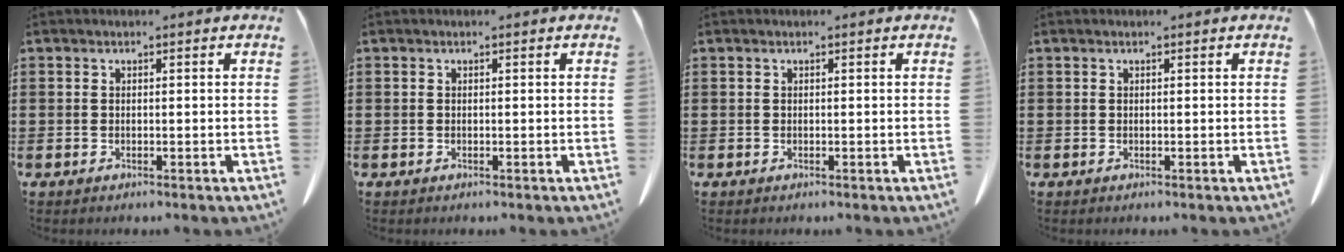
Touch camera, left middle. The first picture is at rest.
{"total": 0.0}
{"total": 0.0}
{"total": 0.0}